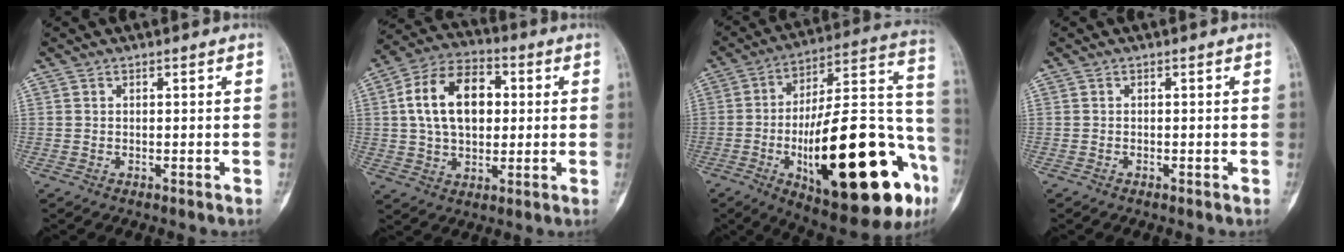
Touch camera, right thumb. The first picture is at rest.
{"total": 15.1, "force": [2.4, 9.8, 11.2], "torque": [-0.169, 0.016, 0.035]}
{"total": 34.5, "force": [-11.7, 11.9, 30.2], "torque": [-0.411, 0.044, -0.164]}
{"total": 0.0}